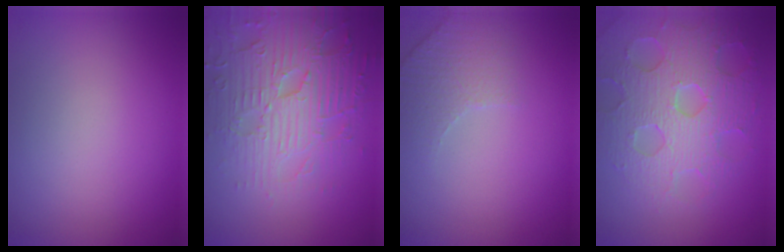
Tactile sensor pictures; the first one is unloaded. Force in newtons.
{"total": 6.1, "press": 5.2, "slide": 3.1}
{"total": 2.8, "press": 2.7, "slide": 0.8}
{"total": 7.3, "press": 5.7, "slide": 4.5}